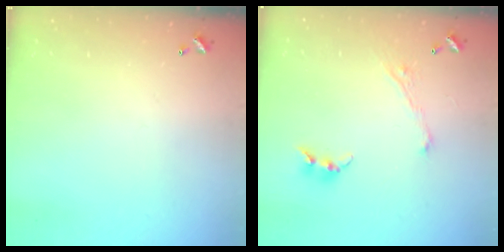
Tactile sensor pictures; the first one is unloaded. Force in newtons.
{"total": 2.8, "press": 2.8, "slide": 0.1}